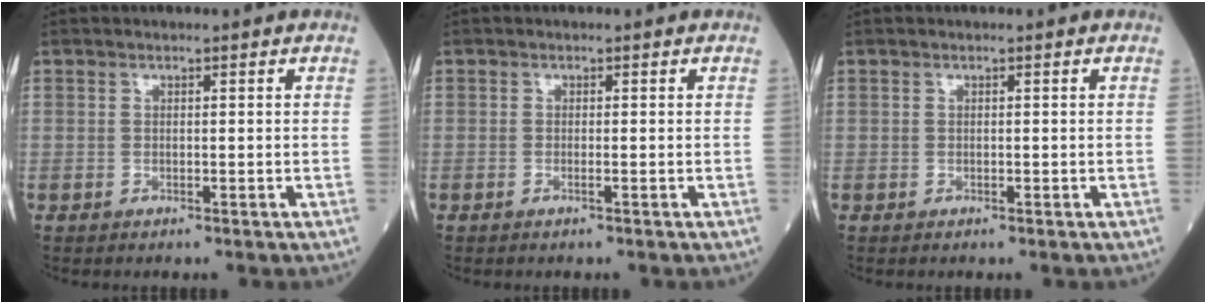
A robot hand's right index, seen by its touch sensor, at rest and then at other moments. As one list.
[{"total": 0.5, "force": [-0.3, -0.1, 0.4], "torque": [-0.011, 0.001, -0.006]}, {"total": 0.0}]